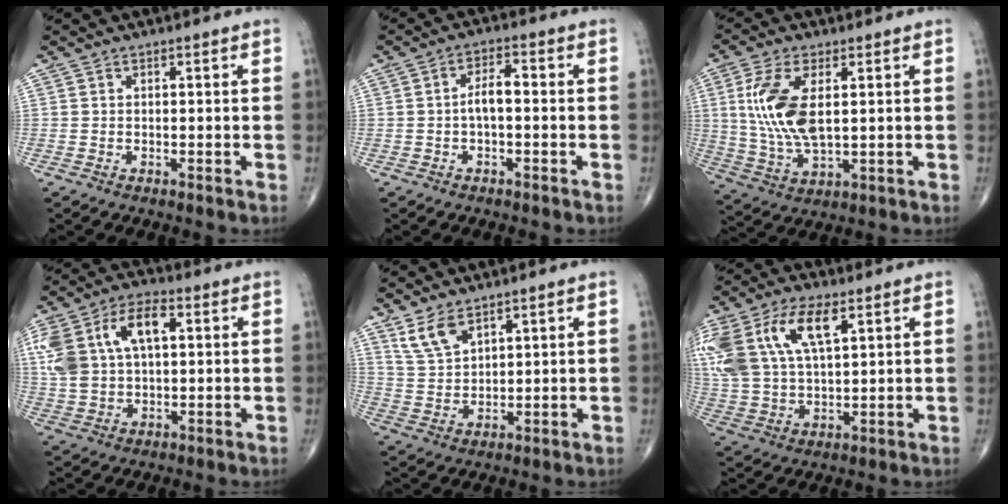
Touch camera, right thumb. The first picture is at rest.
{"total": 3.8, "force": [-0.6, 1.6, 3.4], "torque": [-0.059, 0.018, -0.014]}
{"total": 12.6, "force": [2.4, 5.8, 10.9], "torque": [-0.235, -0.010, 0.056]}
{"total": 14.9, "force": [3.6, 8.5, 11.6], "torque": [-0.234, 0.022, 0.068]}
{"total": 6.0, "force": [4.1, 2.7, 3.4], "torque": [-0.062, -0.019, 0.092]}
{"total": 20.5, "force": [8.1, 10.6, 15.5], "torque": [-0.356, 0.010, 0.156]}